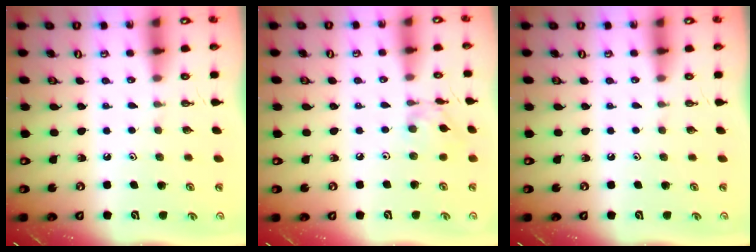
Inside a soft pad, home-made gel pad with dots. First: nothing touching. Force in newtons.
{"total": 6.0, "press": 6.0, "slide": 0.3}
{"total": 0.0}